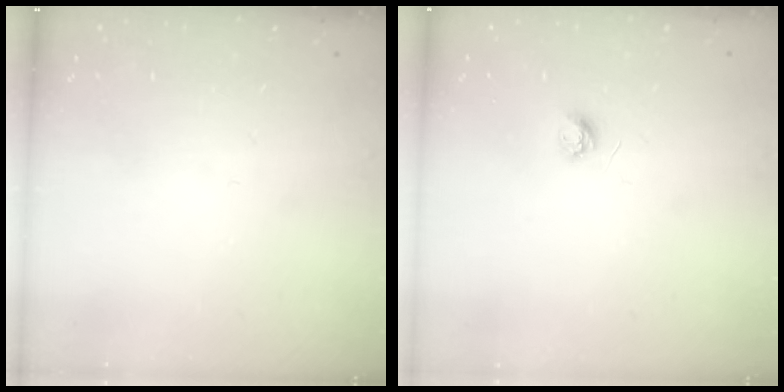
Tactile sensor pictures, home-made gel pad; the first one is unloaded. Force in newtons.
{"total": 3.2, "press": 3.1, "slide": 0.4}